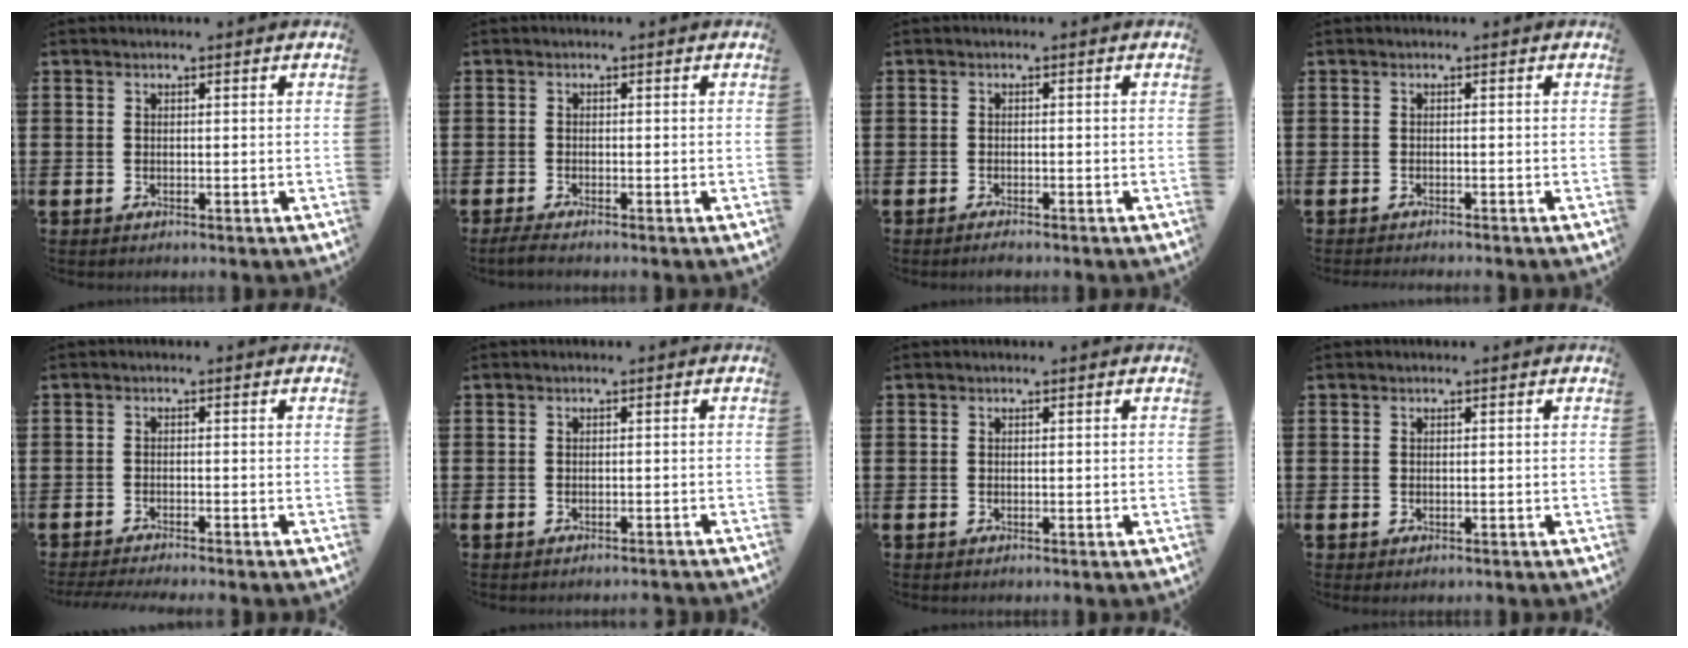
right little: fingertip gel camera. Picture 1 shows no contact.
{"total": 0.8, "force": [-0.5, 0.0, 0.6], "torque": [-0.012, -0.002, -0.010]}
{"total": 0.6, "force": [-0.5, 0.1, 0.3], "torque": [-0.007, -0.002, -0.010]}
{"total": 0.6, "force": [-0.5, -0.2, 0.1], "torque": [0.000, -0.002, -0.011]}
{"total": 1.2, "force": [-1.1, -0.2, 0.3], "torque": [-0.004, 0.000, -0.022]}
{"total": 0.9, "force": [-0.8, -0.1, 0.0], "torque": [-0.001, 0.001, -0.018]}
{"total": 0.0}
{"total": 0.0}